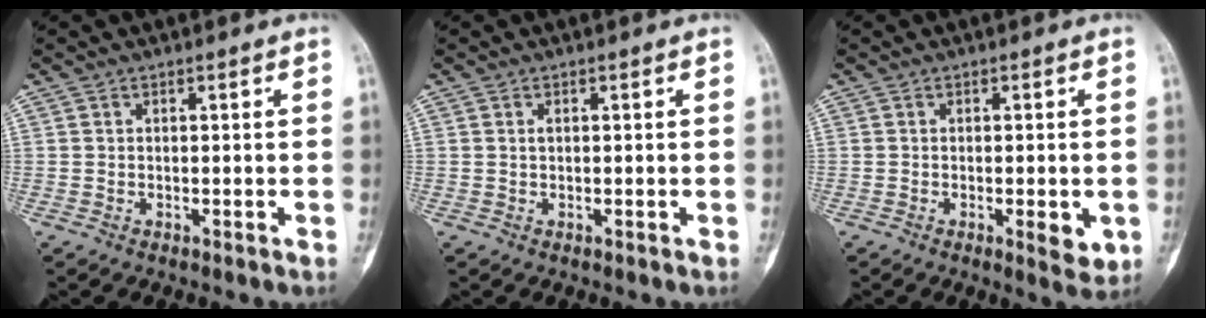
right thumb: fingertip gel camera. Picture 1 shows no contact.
{"total": 0.6, "force": [0.2, 0.4, 0.5], "torque": [-0.010, 0.002, 0.004]}
{"total": 4.6, "force": [-1.1, 1.6, 4.2], "torque": [-0.045, -0.007, -0.011]}